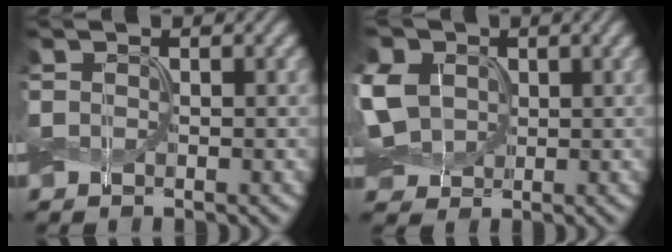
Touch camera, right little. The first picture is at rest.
{"total": 8.6, "force": [1.6, 6.6, 5.3], "torque": [-0.147, 0.020, 0.017]}